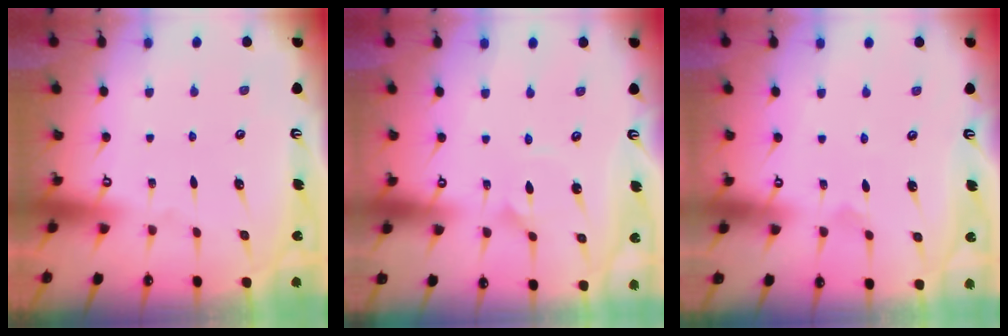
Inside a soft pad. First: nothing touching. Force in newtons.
{"total": 1.8, "press": 1.8, "slide": 0.1}
{"total": 2.8, "press": 2.8, "slide": 0.4}